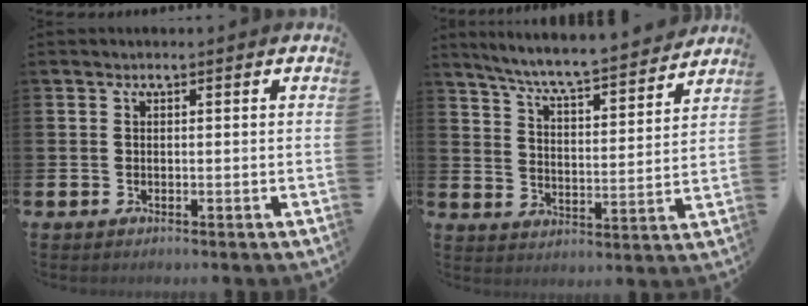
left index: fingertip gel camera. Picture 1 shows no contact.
{"total": 7.2, "force": [6.8, 0.0, 2.3], "torque": [-0.071, -0.053, 0.115]}